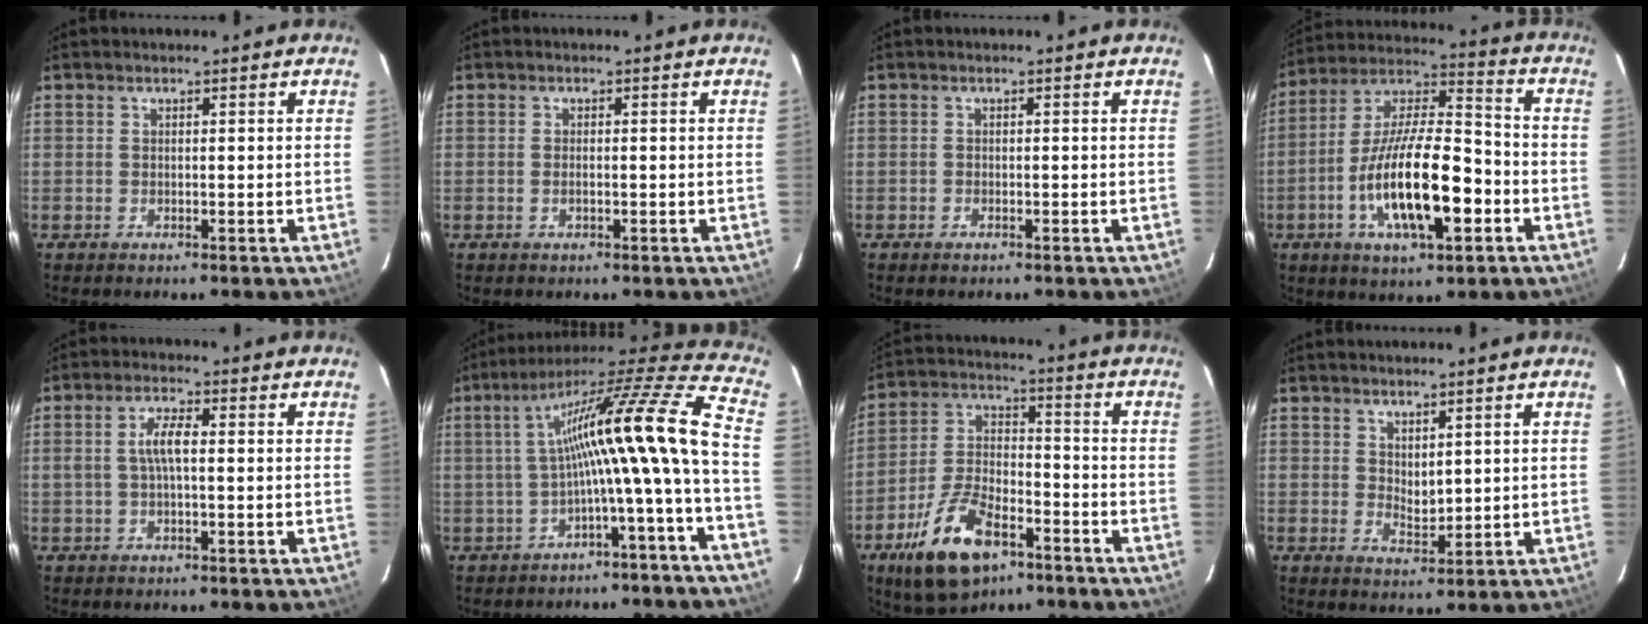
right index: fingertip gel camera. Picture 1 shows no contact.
{"total": 1.1, "force": [-0.3, 0.5, 0.9], "torque": [-0.019, 0.000, -0.006]}
{"total": 0.7, "force": [-0.5, 0.4, 0.2], "torque": [-0.005, 0.000, -0.009]}
{"total": 18.6, "force": [-6.1, 6.0, 16.5], "torque": [-0.306, -0.002, -0.107]}
{"total": 4.2, "force": [0.0, 1.1, 4.0], "torque": [-0.078, 0.008, 0.002]}
{"total": 18.1, "force": [-3.2, -0.7, 17.8], "torque": [-0.272, 0.002, -0.063]}
{"total": 15.9, "force": [-9.2, 7.5, 10.6], "torque": [-0.221, -0.004, -0.160]}
{"total": 2.9, "force": [1.7, 1.6, 1.7], "torque": [-0.024, -0.003, 0.034]}